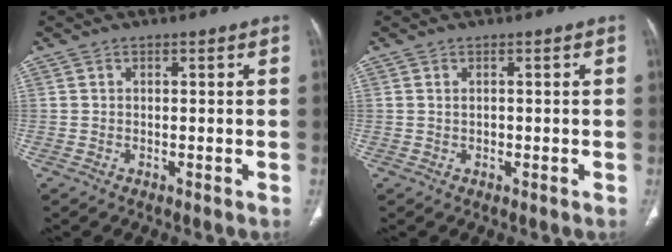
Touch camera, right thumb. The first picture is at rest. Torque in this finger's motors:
{"motor_torque": [-0.30, 0.09, -0.23, 0.03, -0.03]}